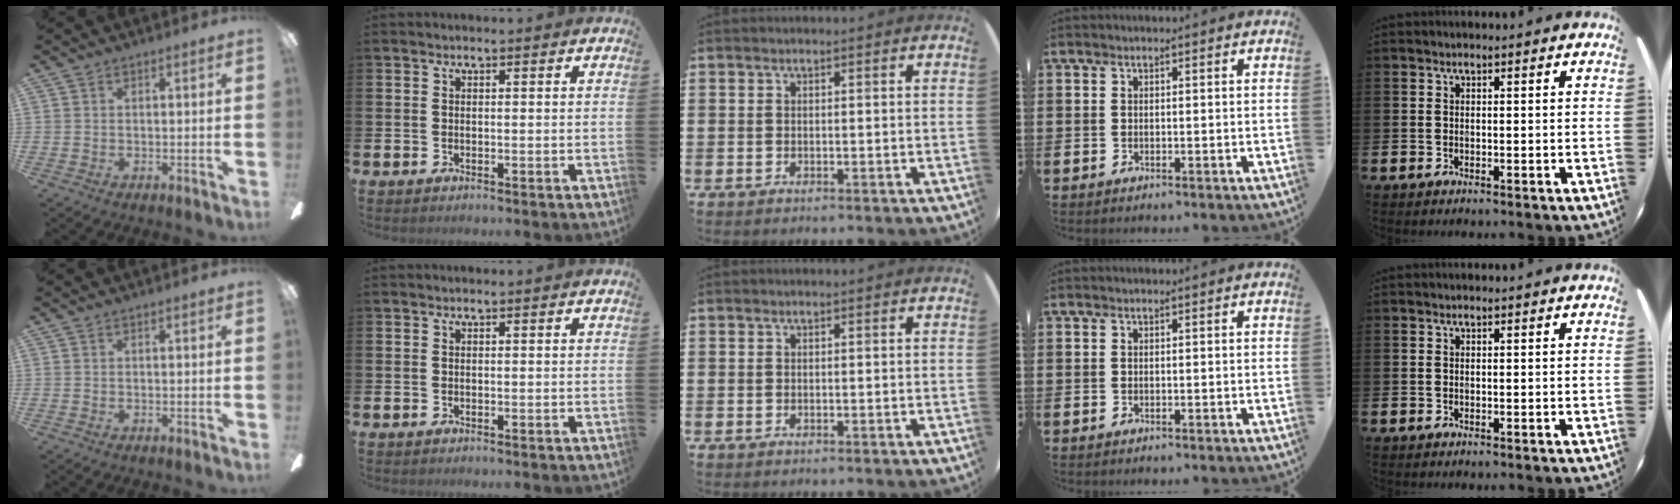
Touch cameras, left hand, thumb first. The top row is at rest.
{}